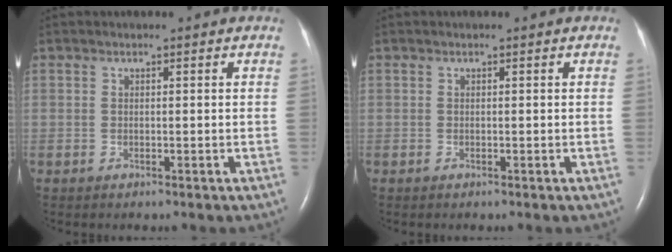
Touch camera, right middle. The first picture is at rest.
{"total": 0.0}